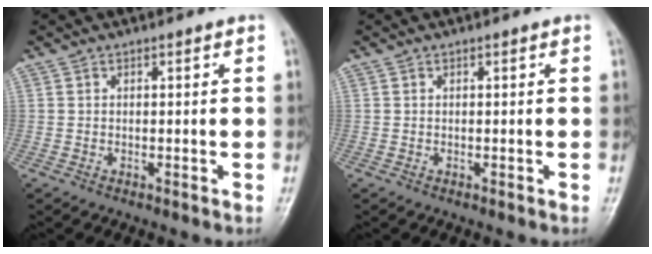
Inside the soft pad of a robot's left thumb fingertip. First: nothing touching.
{"total": 0.0}